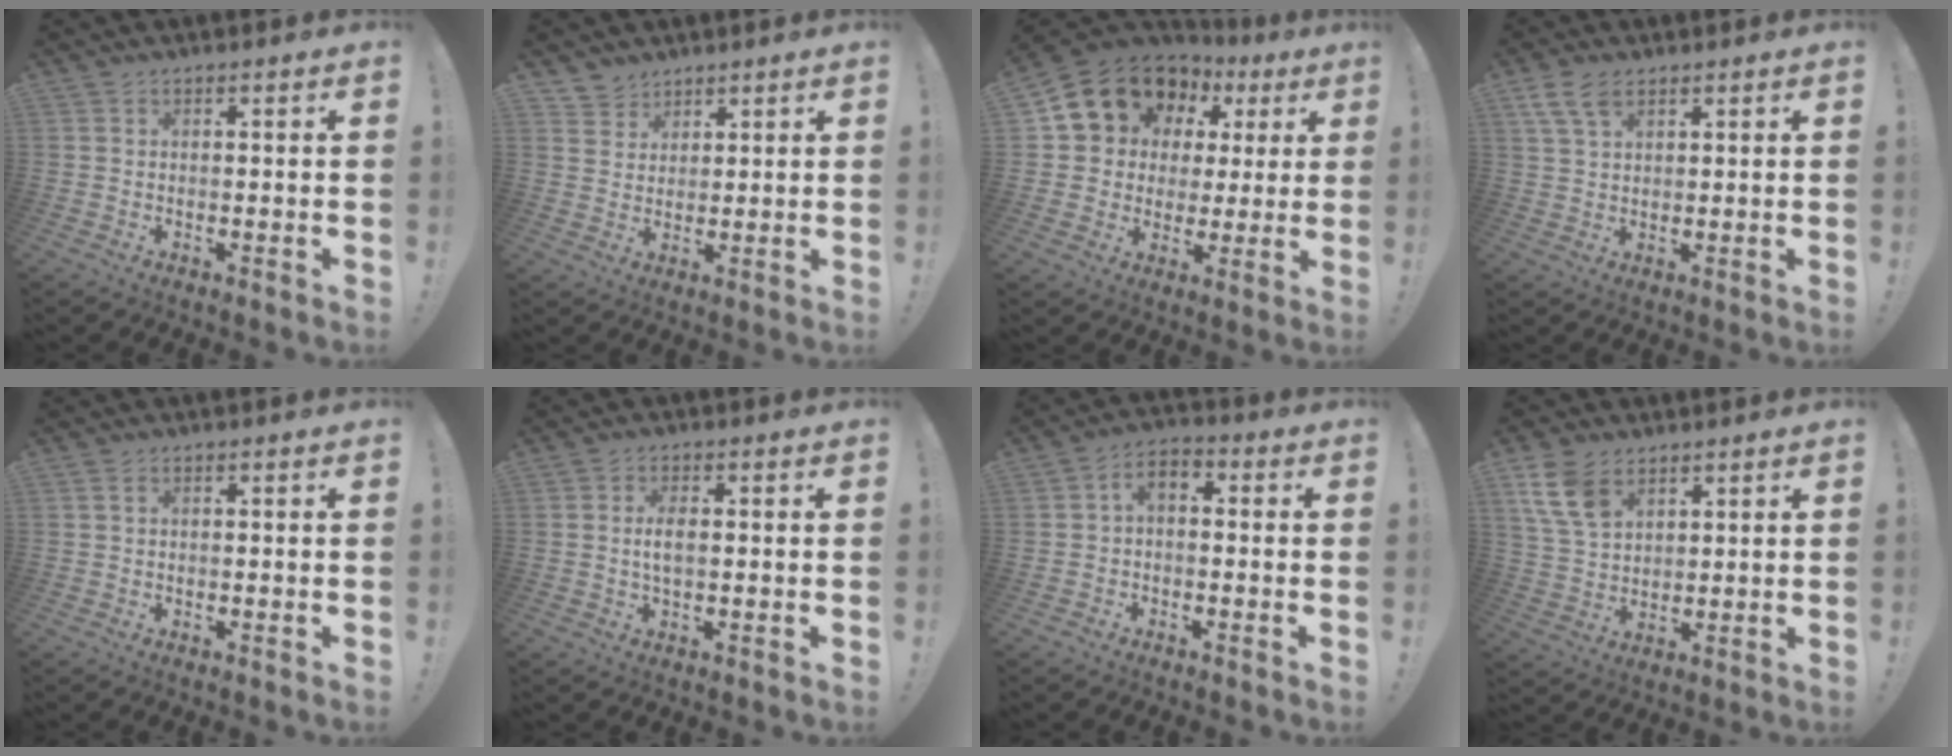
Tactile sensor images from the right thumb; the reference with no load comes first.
{"total": 4.4, "force": [3.4, 2.8, -0.1], "torque": [0.000, -0.025, 0.066]}
{"total": 13.5, "force": [7.1, 10.6, 4.2], "torque": [-0.069, -0.043, 0.151]}
{"total": 6.8, "force": [4.1, 3.6, 4.1], "torque": [-0.079, -0.006, 0.081]}
{"total": 1.1, "force": [0.5, 0.5, 0.8], "torque": [-0.022, 0.004, 0.011]}
{"total": 3.8, "force": [0.1, 1.4, 3.6], "torque": [-0.068, 0.001, -0.002]}
{"total": 3.8, "force": [-0.9, 2.3, 2.9], "torque": [-0.062, 0.006, -0.017]}
{"total": 10.3, "force": [5.8, 6.2, 5.8], "torque": [-0.120, -0.018, 0.117]}